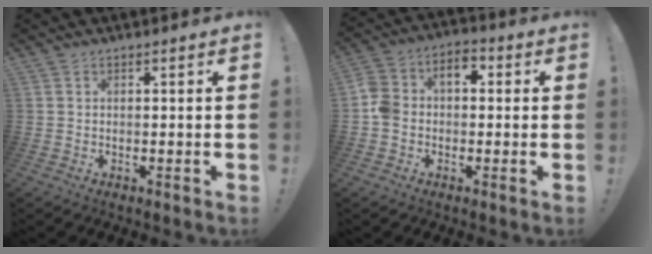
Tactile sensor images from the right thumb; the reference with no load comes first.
{"total": 7.3, "force": [-1.5, 5.8, 4.1], "torque": [-0.081, 0.023, -0.025]}